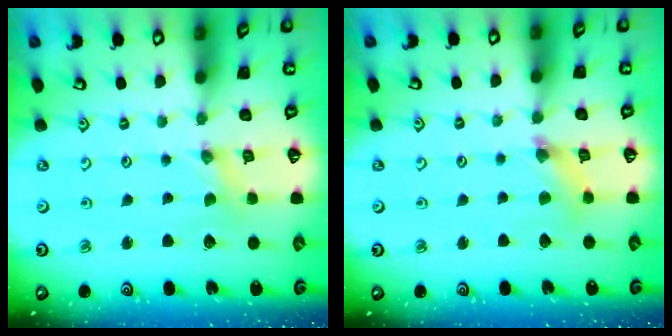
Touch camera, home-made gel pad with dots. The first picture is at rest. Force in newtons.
{"total": 4.1, "press": 4.1, "slide": 0.5}